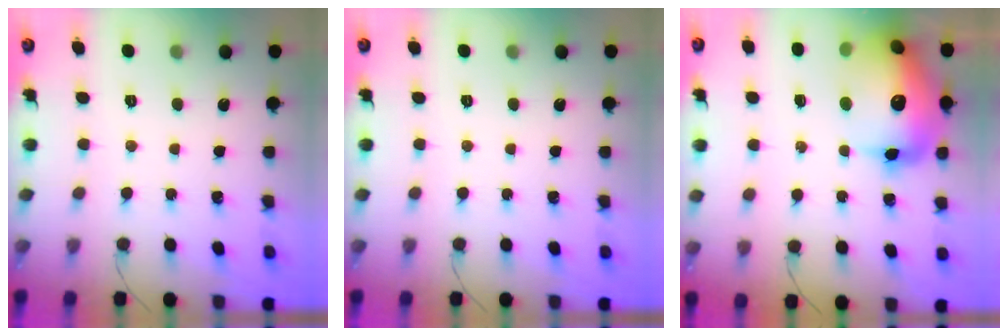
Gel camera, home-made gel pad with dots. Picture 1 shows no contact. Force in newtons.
{"total": 0.0}
{"total": 22.3, "press": 21.8, "slide": 4.6}